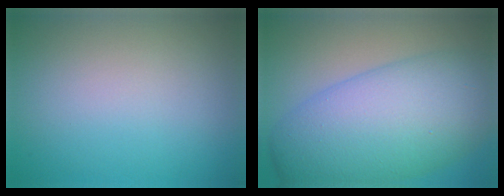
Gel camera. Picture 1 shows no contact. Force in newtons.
{"total": 10.9, "press": 10.9, "slide": 0.1}